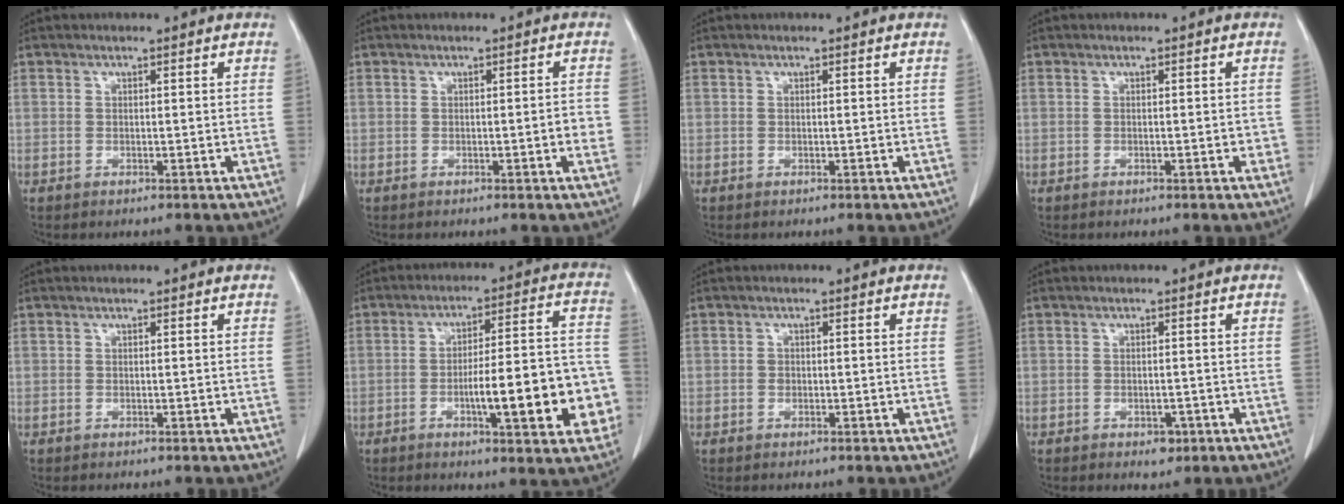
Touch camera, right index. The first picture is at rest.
{"total": 2.0, "force": [-0.5, 0.3, 1.9], "torque": [-0.022, 0.001, -0.008]}
{"total": 0.0}
{"total": 0.9, "force": [-0.3, 0.4, 0.8], "torque": [-0.006, 0.003, -0.003]}
{"total": 0.0}
{"total": 16.1, "force": [-4.5, 3.1, 15.2], "torque": [-0.185, 0.027, -0.057]}
{"total": 0.8, "force": [0.0, 0.7, 0.3], "torque": [0.000, 0.005, 0.001]}
{"total": 2.0, "force": [-1.0, 1.3, 1.2], "torque": [-0.009, 0.003, -0.003]}